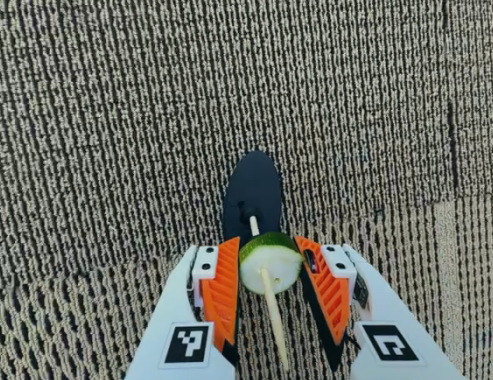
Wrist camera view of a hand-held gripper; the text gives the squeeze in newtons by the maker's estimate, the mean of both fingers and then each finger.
{"total": 9.2, "left": 8.4, "right": 10.0}